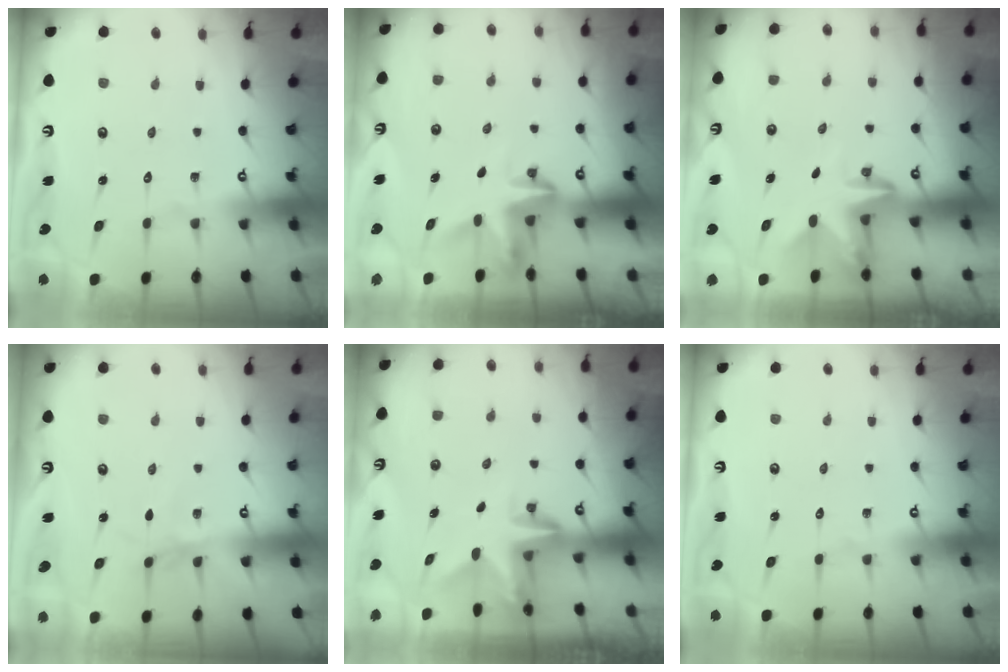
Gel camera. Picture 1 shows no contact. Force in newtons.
{"total": 3.9, "press": 3.8, "slide": 0.4}
{"total": 2.9, "press": 2.8, "slide": 0.7}
{"total": 1.6, "press": 1.6, "slide": 0.3}
{"total": 3.1, "press": 3.1, "slide": 0.3}
{"total": 0.0}